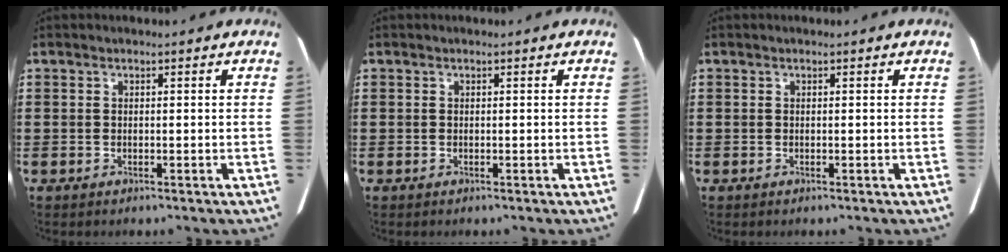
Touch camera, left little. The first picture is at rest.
{"total": 0.0}
{"total": 0.0}